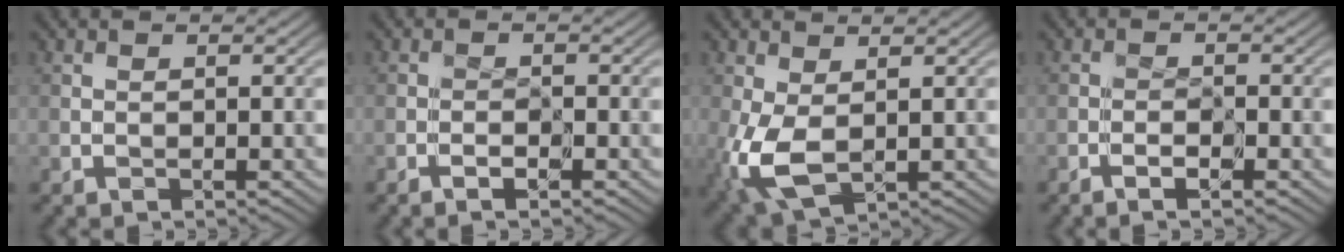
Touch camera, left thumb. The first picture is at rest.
{"total": 0.9, "force": [-0.8, -0.2, 0.4], "torque": [-0.009, 0.001, -0.015]}
{"total": 4.7, "force": [-0.2, 2.6, 3.9], "torque": [-0.115, -0.012, 0.001]}
{"total": 1.2, "force": [-1.0, -0.2, 0.6], "torque": [-0.015, 0.002, -0.019]}